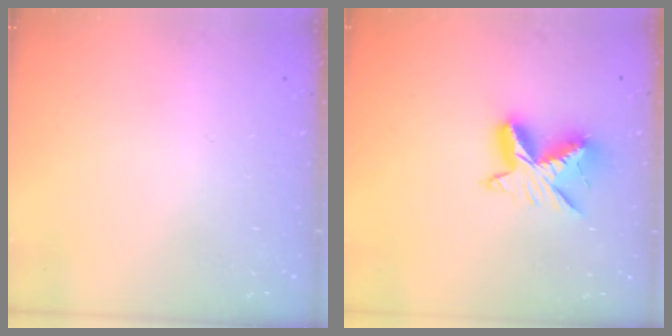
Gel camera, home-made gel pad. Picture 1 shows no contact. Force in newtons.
{"total": 10.6, "press": 10.6, "slide": 0.7}